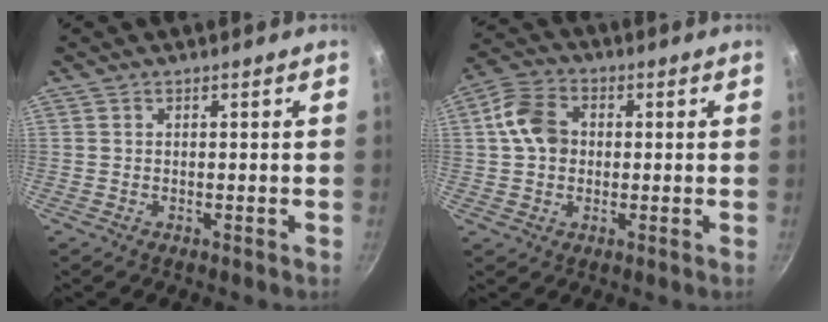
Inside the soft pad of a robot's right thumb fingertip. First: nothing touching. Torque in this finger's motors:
{"motor_torque": [-0.35, 0.66, 0.25, 0.44, 0.05]}